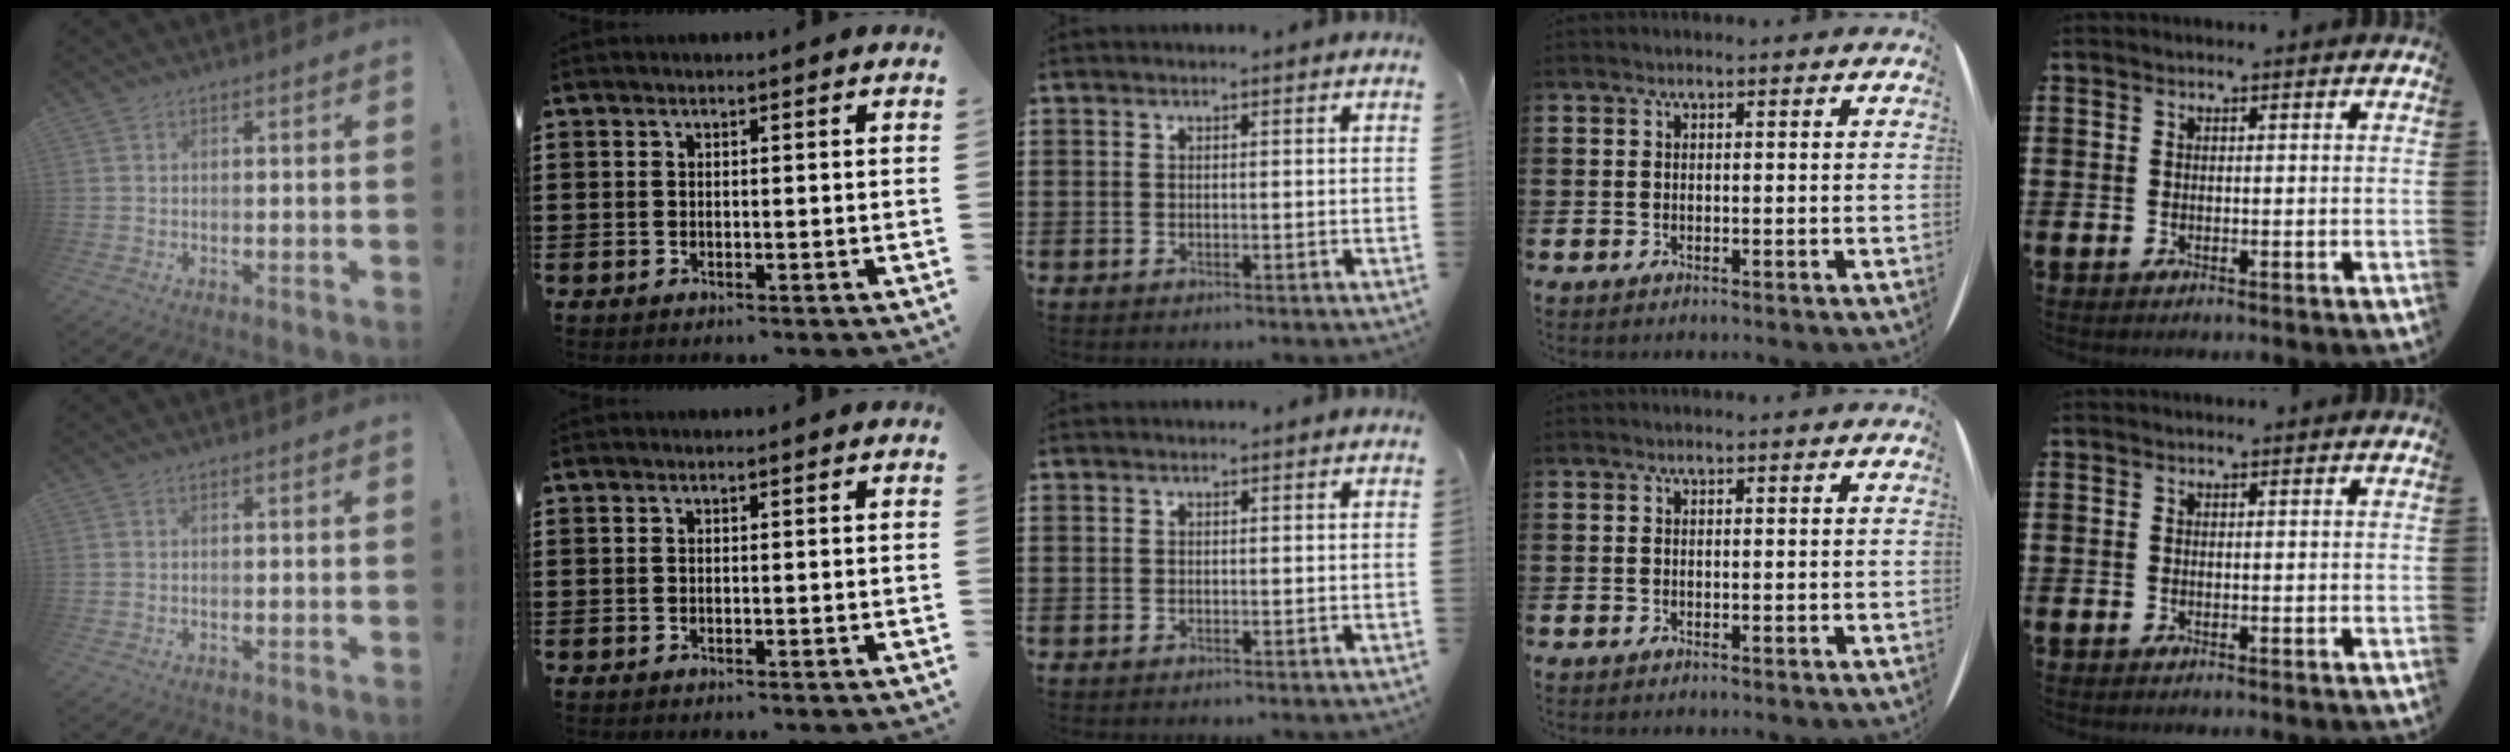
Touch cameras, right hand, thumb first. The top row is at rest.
{}